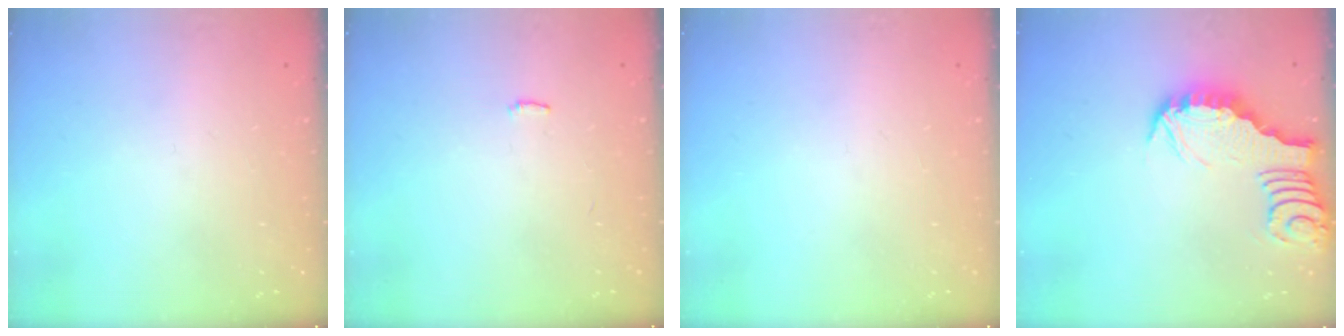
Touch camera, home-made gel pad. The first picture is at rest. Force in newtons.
{"total": 5.5, "press": 5.5, "slide": 0.5}
{"total": 0.0}
{"total": 3.1, "press": 3.0, "slide": 0.4}